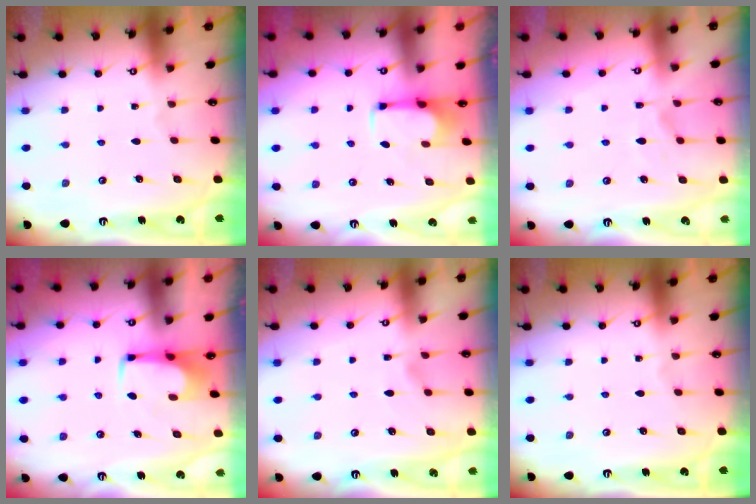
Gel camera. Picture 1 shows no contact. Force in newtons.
{"total": 2.8, "press": 2.7, "slide": 0.9}
{"total": 1.9, "press": 1.4, "slide": 1.3}
{"total": 1.9, "press": 1.8, "slide": 0.6}
{"total": 1.3, "press": 0.9, "slide": 0.8}
{"total": 0.0}